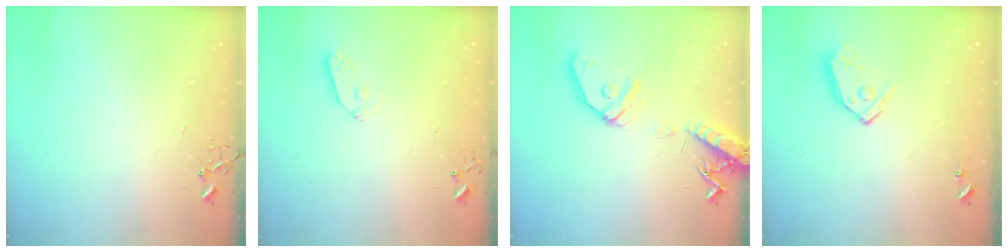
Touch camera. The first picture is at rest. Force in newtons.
{"total": 3.8, "press": 3.7, "slide": 0.5}
{"total": 15.4, "press": 15.2, "slide": 2.8}
{"total": 9.9, "press": 9.9, "slide": 0.8}